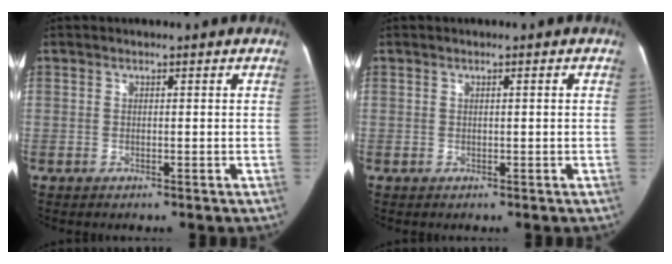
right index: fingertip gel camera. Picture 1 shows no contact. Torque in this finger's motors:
{"motor_torque": [0.02, 0.15, 0.06, 0.01]}